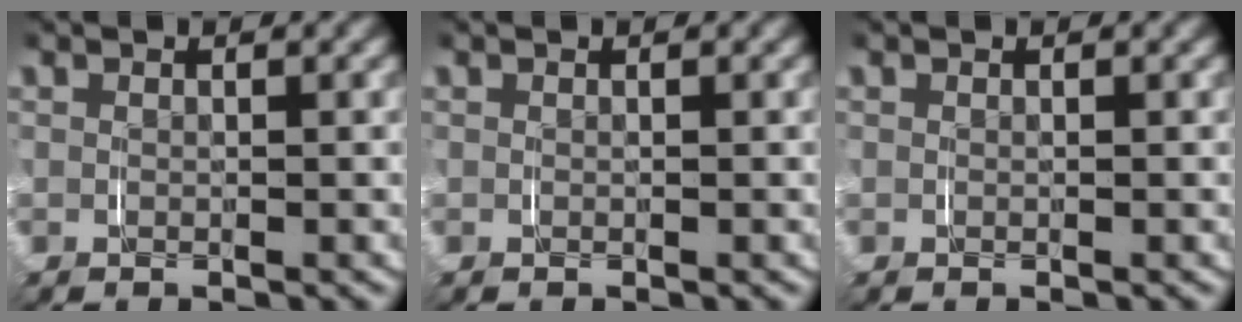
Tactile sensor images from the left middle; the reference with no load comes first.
{"total": 0.0}
{"total": 0.0}